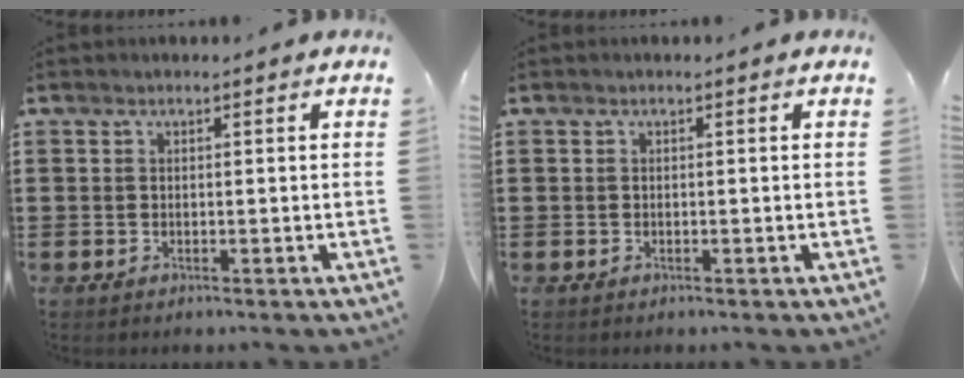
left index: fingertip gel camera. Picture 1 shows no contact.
{"total": 0.0}